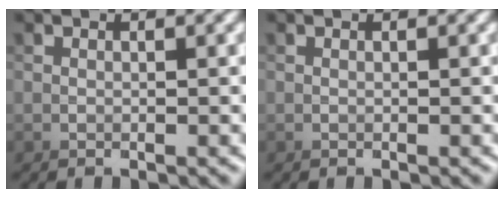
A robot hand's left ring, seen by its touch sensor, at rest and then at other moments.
{"total": 0.0}